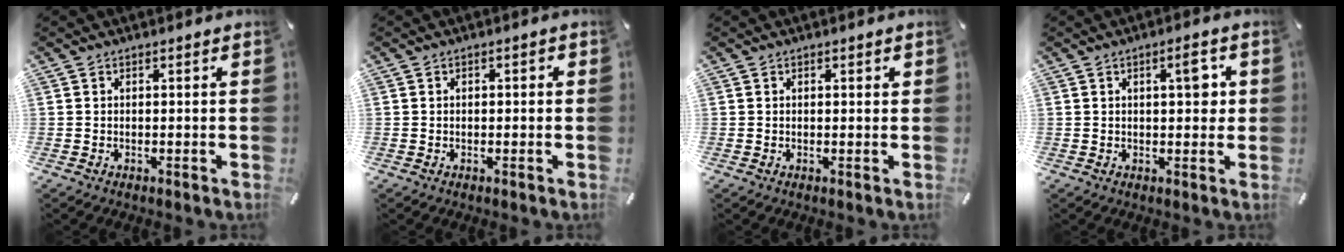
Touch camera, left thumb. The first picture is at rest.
{"total": 1.1, "force": [-0.2, 0.6, 0.9], "torque": [-0.017, 0.004, -0.005]}
{"total": 0.8, "force": [0.2, 0.4, 0.6], "torque": [-0.004, 0.000, 0.002]}
{"total": 5.9, "force": [1.4, 2.5, 5.2], "torque": [-0.061, -0.005, 0.012]}